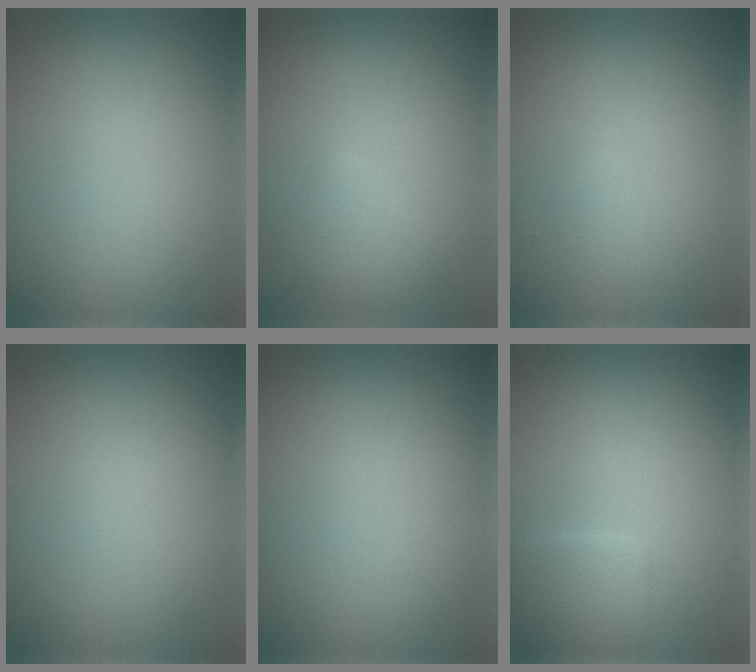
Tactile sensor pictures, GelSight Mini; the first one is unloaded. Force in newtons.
{"total": 2.5, "press": 2.5, "slide": 0.1}
{"total": 1.0, "press": 1.0, "slide": 0.0}
{"total": 0.0}
{"total": 0.0}
{"total": 2.6, "press": 2.6, "slide": 0.1}